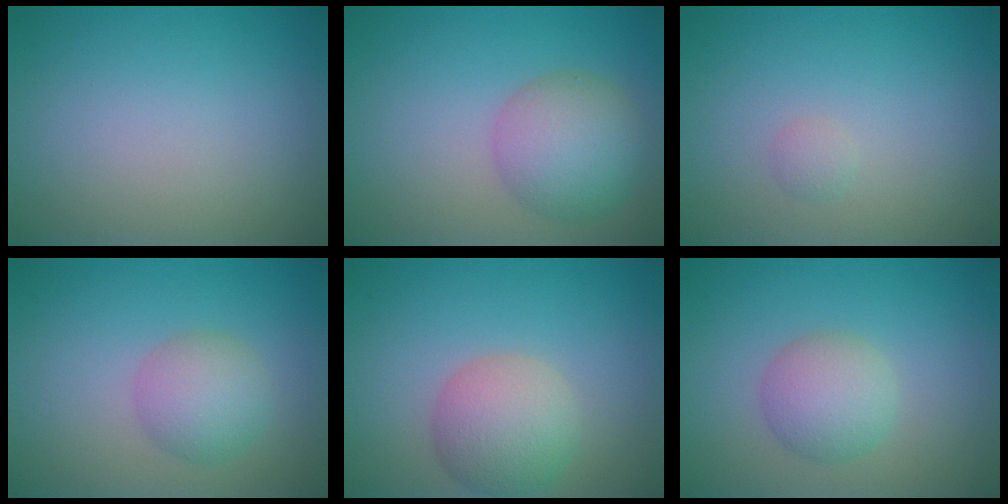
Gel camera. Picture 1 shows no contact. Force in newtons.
{"total": 5.2, "press": 5.2, "slide": 0.2}
{"total": 0.7, "press": 0.7, "slide": 0.0}
{"total": 3.4, "press": 3.4, "slide": 0.1}
{"total": 4.7, "press": 4.7, "slide": 0.3}
{"total": 3.4, "press": 3.4, "slide": 0.1}